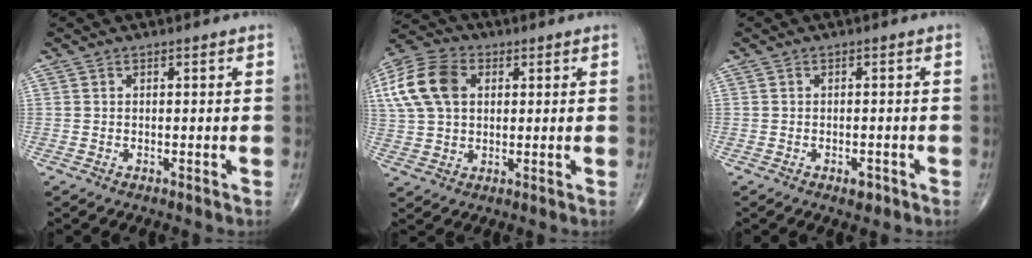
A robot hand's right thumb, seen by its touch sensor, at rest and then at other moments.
{"total": 14.0, "force": [3.4, 9.7, 9.5], "torque": [-0.196, 0.011, 0.060]}
{"total": 1.8, "force": [-1.0, 0.9, 1.2], "torque": [-0.015, 0.001, -0.013]}